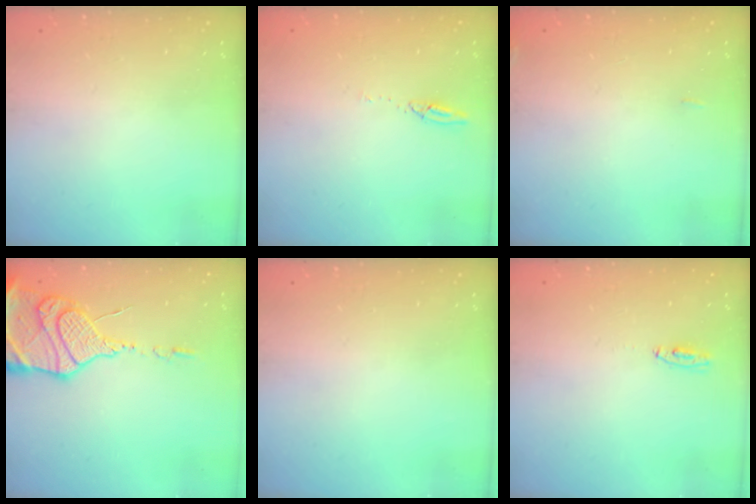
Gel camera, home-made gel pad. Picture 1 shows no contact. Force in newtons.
{"total": 3.9, "press": 3.9, "slide": 0.4}
{"total": 4.4, "press": 4.3, "slide": 1.0}
{"total": 19.7, "press": 18.9, "slide": 5.7}
{"total": 0.0}
{"total": 3.4, "press": 2.9, "slide": 1.7}